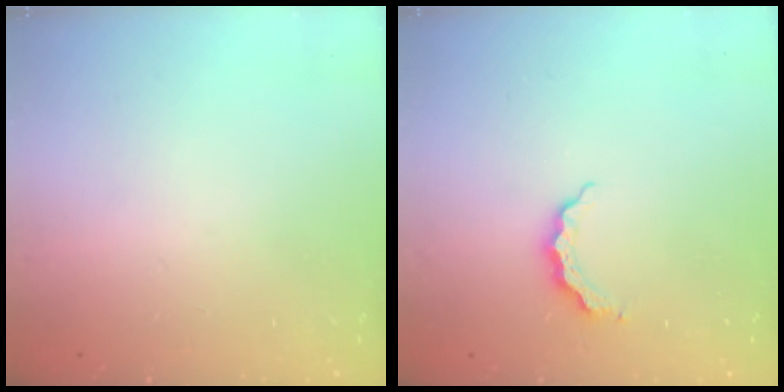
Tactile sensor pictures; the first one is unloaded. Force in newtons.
{"total": 5.1, "press": 5.1, "slide": 0.4}